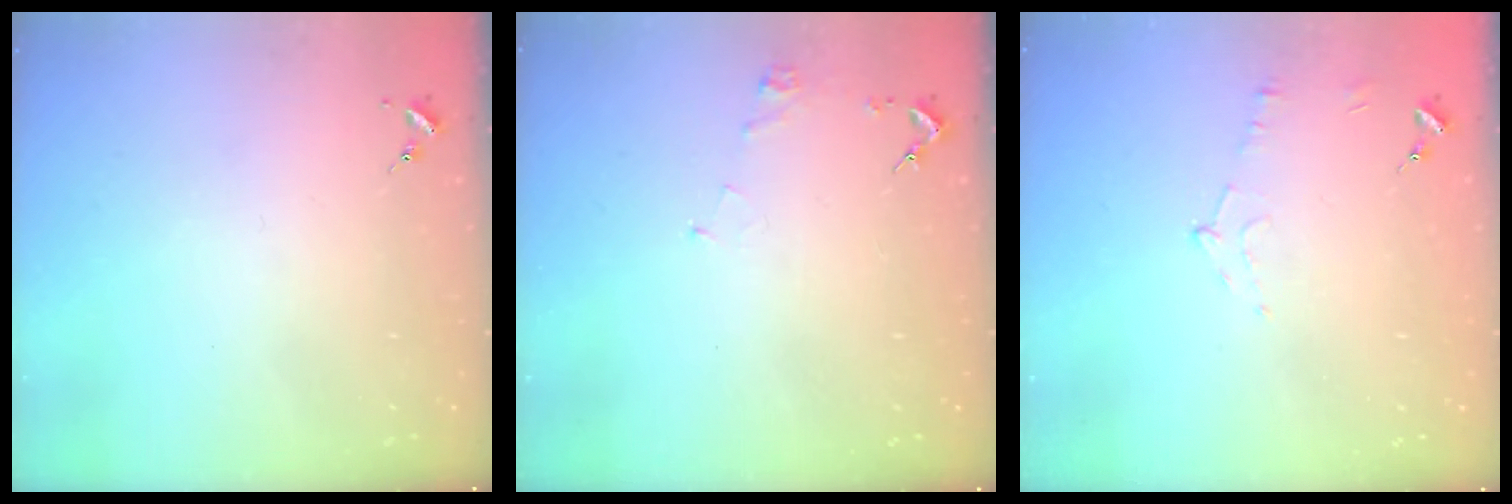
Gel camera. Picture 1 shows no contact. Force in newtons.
{"total": 3.7, "press": 3.7, "slide": 0.5}
{"total": 5.4, "press": 5.4, "slide": 0.7}